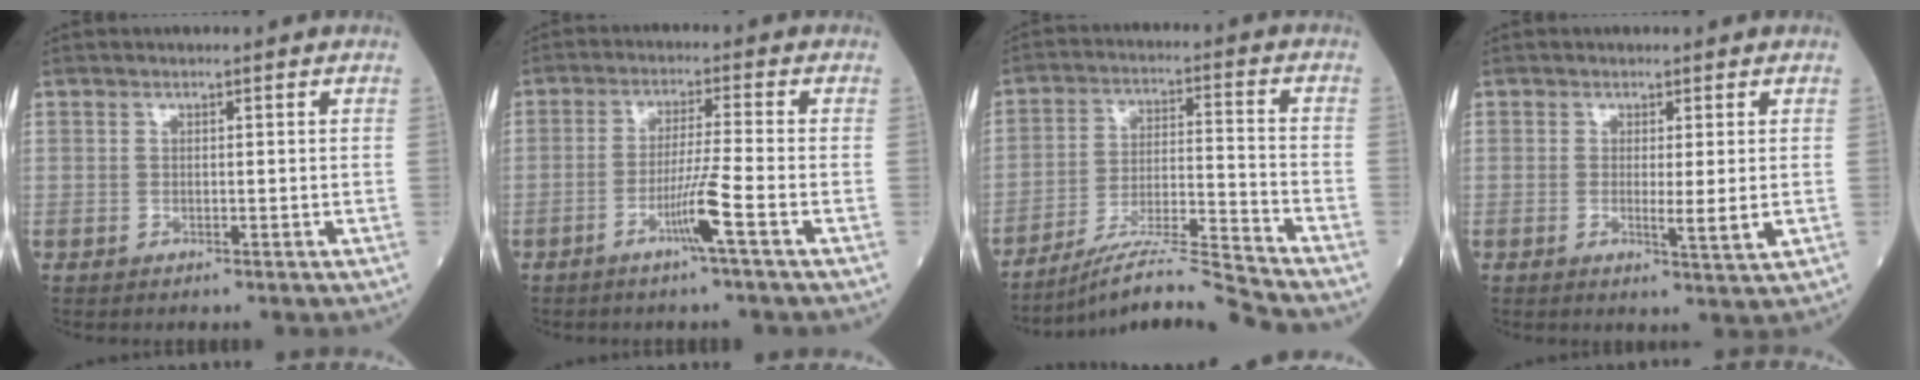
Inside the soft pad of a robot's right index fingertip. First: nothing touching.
{"total": 5.3, "force": [-2.5, -1.2, 4.5], "torque": [-0.088, -0.009, -0.050]}
{"total": 11.0, "force": [-10.3, -2.3, 3.0], "torque": [-0.046, 0.013, -0.181]}
{"total": 3.1, "force": [-0.2, 0.0, 3.1], "torque": [-0.050, -0.007, -0.003]}